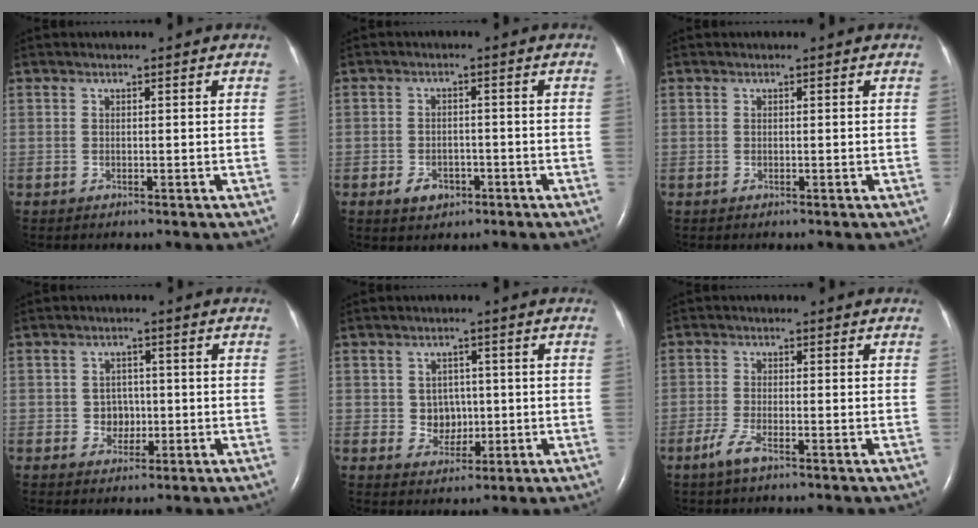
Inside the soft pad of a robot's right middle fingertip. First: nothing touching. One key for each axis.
{"total": 3.6, "fx": -1.8, "fy": 2.5, "fz": 1.8, "tx": -0.029, "ty": 0.003, "tz": -0.022}
{"total": 0.0}
{"total": 2.9, "fx": -0.4, "fy": 2.6, "fz": 1.3, "tx": -0.015, "ty": 0.008, "tz": -0.002}
{"total": 4.0, "fx": 0.1, "fy": 3.6, "fz": 1.7, "tx": -0.025, "ty": 0.010, "tz": 0.008}
{"total": 4.8, "fx": -3.0, "fy": 0.3, "fz": 3.7, "tx": -0.086, "ty": -0.011, "tz": -0.066}